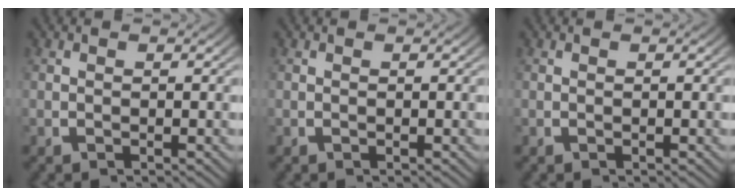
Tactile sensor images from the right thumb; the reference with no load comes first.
{"total": 0.0}
{"total": 0.0}